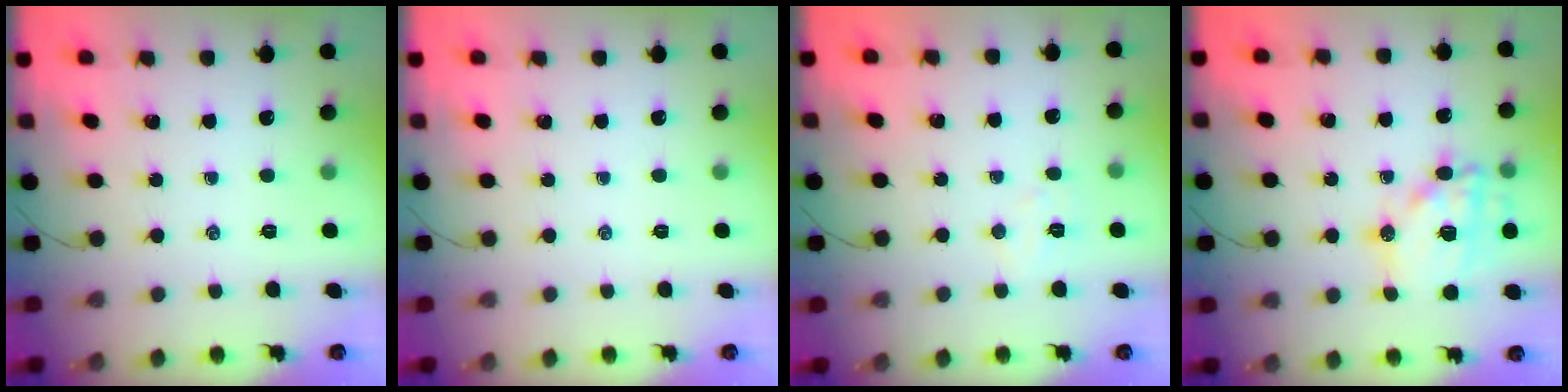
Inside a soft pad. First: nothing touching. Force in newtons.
{"total": 0.0}
{"total": 4.7, "press": 4.6, "slide": 1.1}
{"total": 16.1, "press": 15.9, "slide": 2.5}